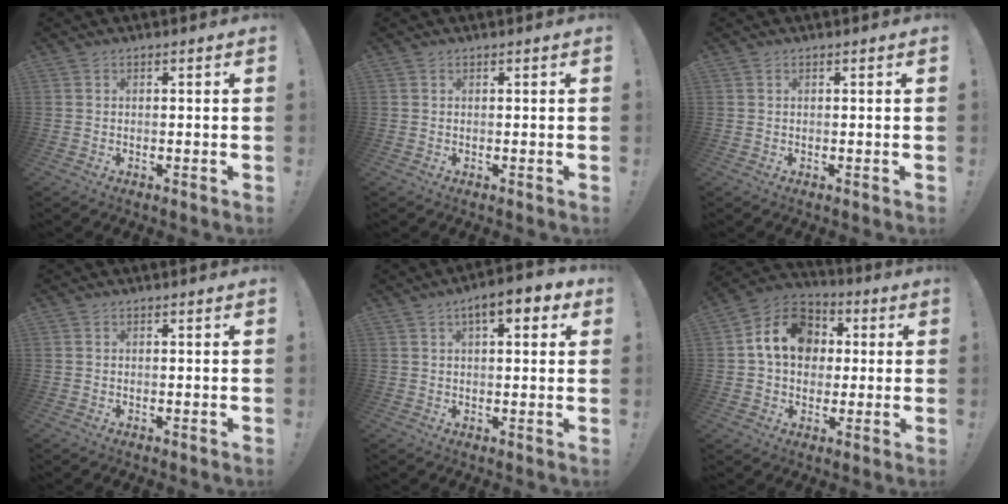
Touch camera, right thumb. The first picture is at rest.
{"total": 0.0}
{"total": 0.0}
{"total": 0.0}
{"total": 7.4, "force": [3.2, 2.8, 6.1], "torque": [-0.081, -0.008, 0.050]}
{"total": 15.2, "force": [3.5, 12.1, 8.5], "torque": [-0.125, 0.011, 0.073]}